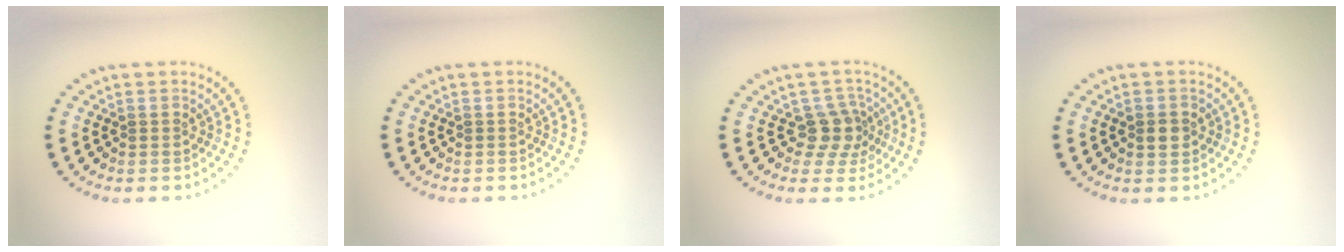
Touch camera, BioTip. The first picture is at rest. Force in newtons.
{"total": 0.0}
{"total": 2.7, "press": 2.1, "slide": 1.7}
{"total": 1.5, "press": 1.5, "slide": 0.3}